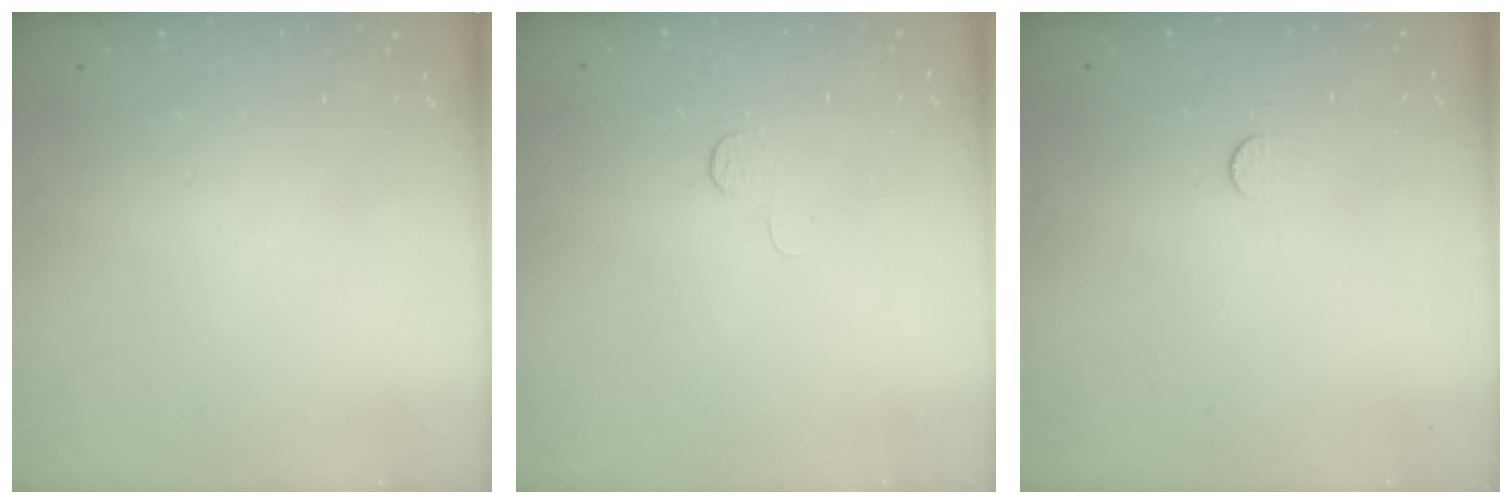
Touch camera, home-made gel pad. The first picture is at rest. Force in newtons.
{"total": 3.9, "press": 3.8, "slide": 0.4}
{"total": 3.7, "press": 3.7, "slide": 0.4}